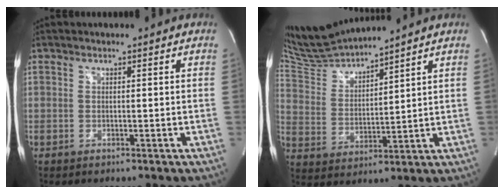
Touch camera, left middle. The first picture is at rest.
{"total": 10.0, "force": [9.7, -0.3, 2.2], "torque": [-0.068, 0.014, 0.207]}